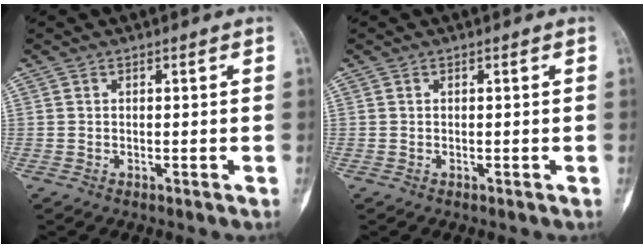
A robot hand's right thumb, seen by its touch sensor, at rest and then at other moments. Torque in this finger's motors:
{"motor_torque": [0.53, 0.53, -0.01, 0.00, 0.00]}